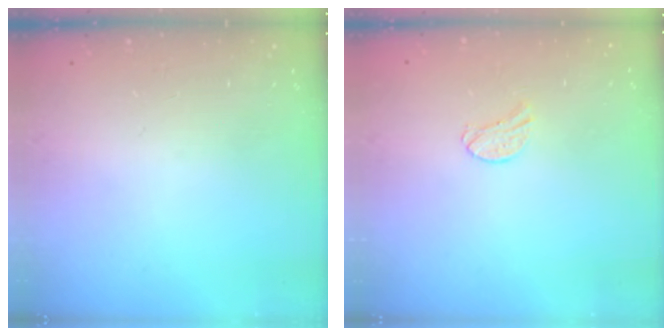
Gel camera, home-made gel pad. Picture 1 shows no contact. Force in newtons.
{"total": 6.4, "press": 6.4, "slide": 0.4}